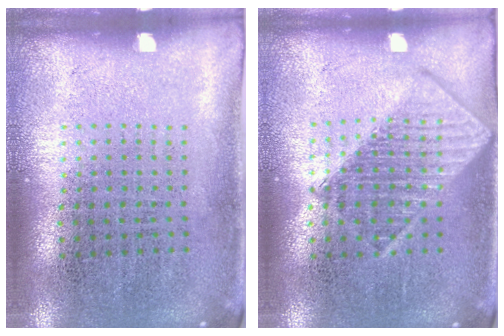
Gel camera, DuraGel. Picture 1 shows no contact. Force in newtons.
{"total": 1.4, "press": 1.4, "slide": 0.2}